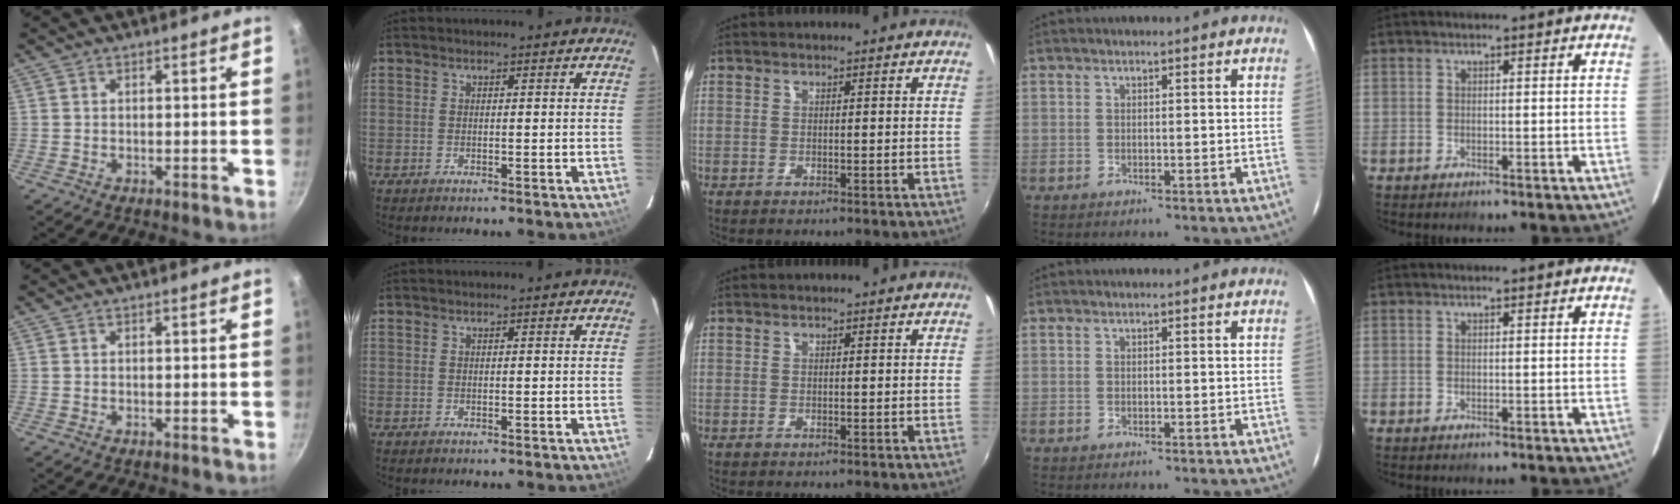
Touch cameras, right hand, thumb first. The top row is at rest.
{}